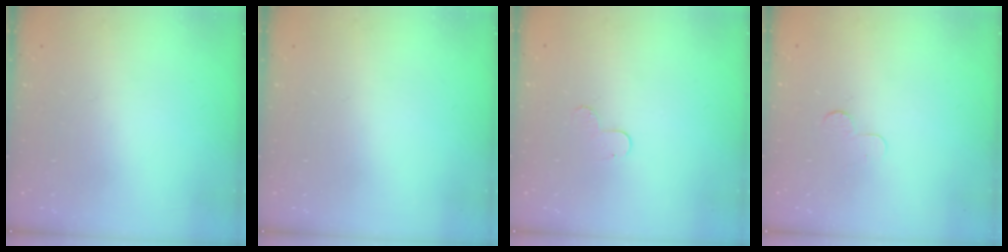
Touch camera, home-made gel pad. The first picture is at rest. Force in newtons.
{"total": 0.0}
{"total": 4.8, "press": 4.7, "slide": 0.5}
{"total": 2.5, "press": 2.5, "slide": 0.2}